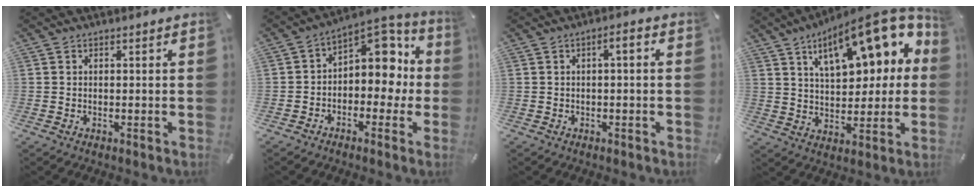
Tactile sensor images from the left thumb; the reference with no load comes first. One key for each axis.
{"total": 9.7, "fx": 2.4, "fy": 7.4, "fz": 5.8, "tx": -0.061, "ty": -0.029, "tz": 0.041}
{"total": 2.6, "fx": -0.6, "fy": 0.4, "fz": 2.5, "tx": -0.045, "ty": 0.008, "tz": -0.014}
{"total": 19.9, "fx": 9.5, "fy": 9.3, "fz": 14.8, "tx": -0.223, "ty": -0.040, "tz": 0.156}